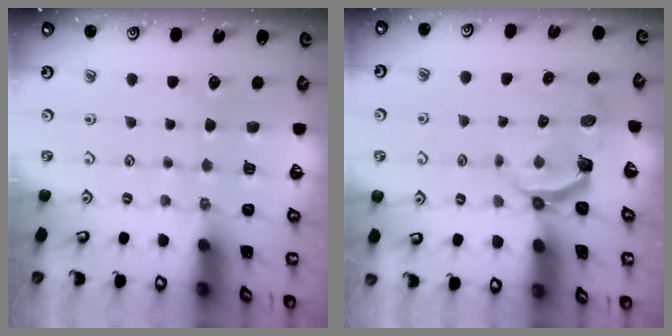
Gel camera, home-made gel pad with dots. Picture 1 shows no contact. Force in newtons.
{"total": 4.3, "press": 2.8, "slide": 3.2}